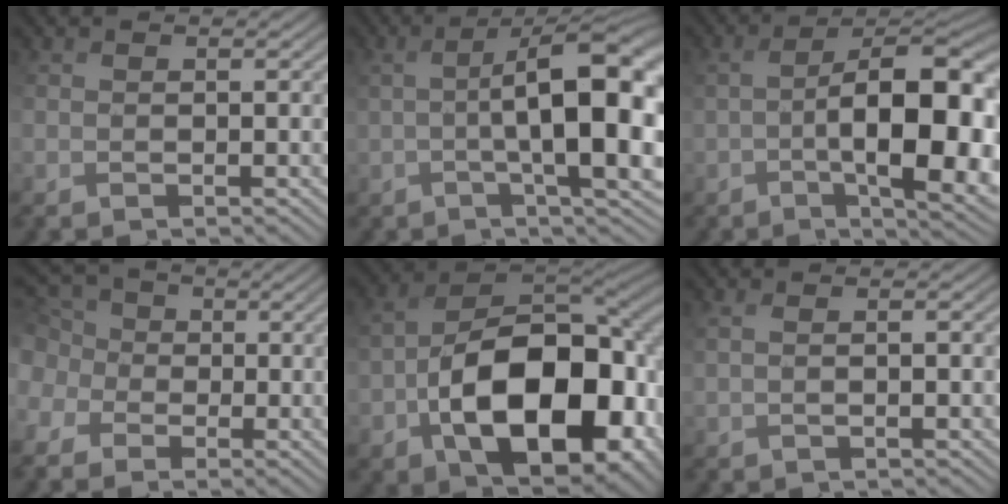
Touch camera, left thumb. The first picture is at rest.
{"total": 11.8, "force": [-0.7, 3.1, 11.3], "torque": [-0.143, 0.008, 0.009]}
{"total": 13.4, "force": [-3.5, 5.0, 11.9], "torque": [-0.177, 0.001, -0.037]}
{"total": 8.4, "force": [-1.2, 7.7, 3.2], "torque": [-0.131, 0.000, -0.043]}
{"total": 15.5, "force": [-4.0, 9.5, 11.6], "torque": [-0.175, -0.018, -0.065]}
{"total": 0.7, "force": [0.6, -0.1, 0.3], "torque": [-0.004, 0.011, 0.010]}